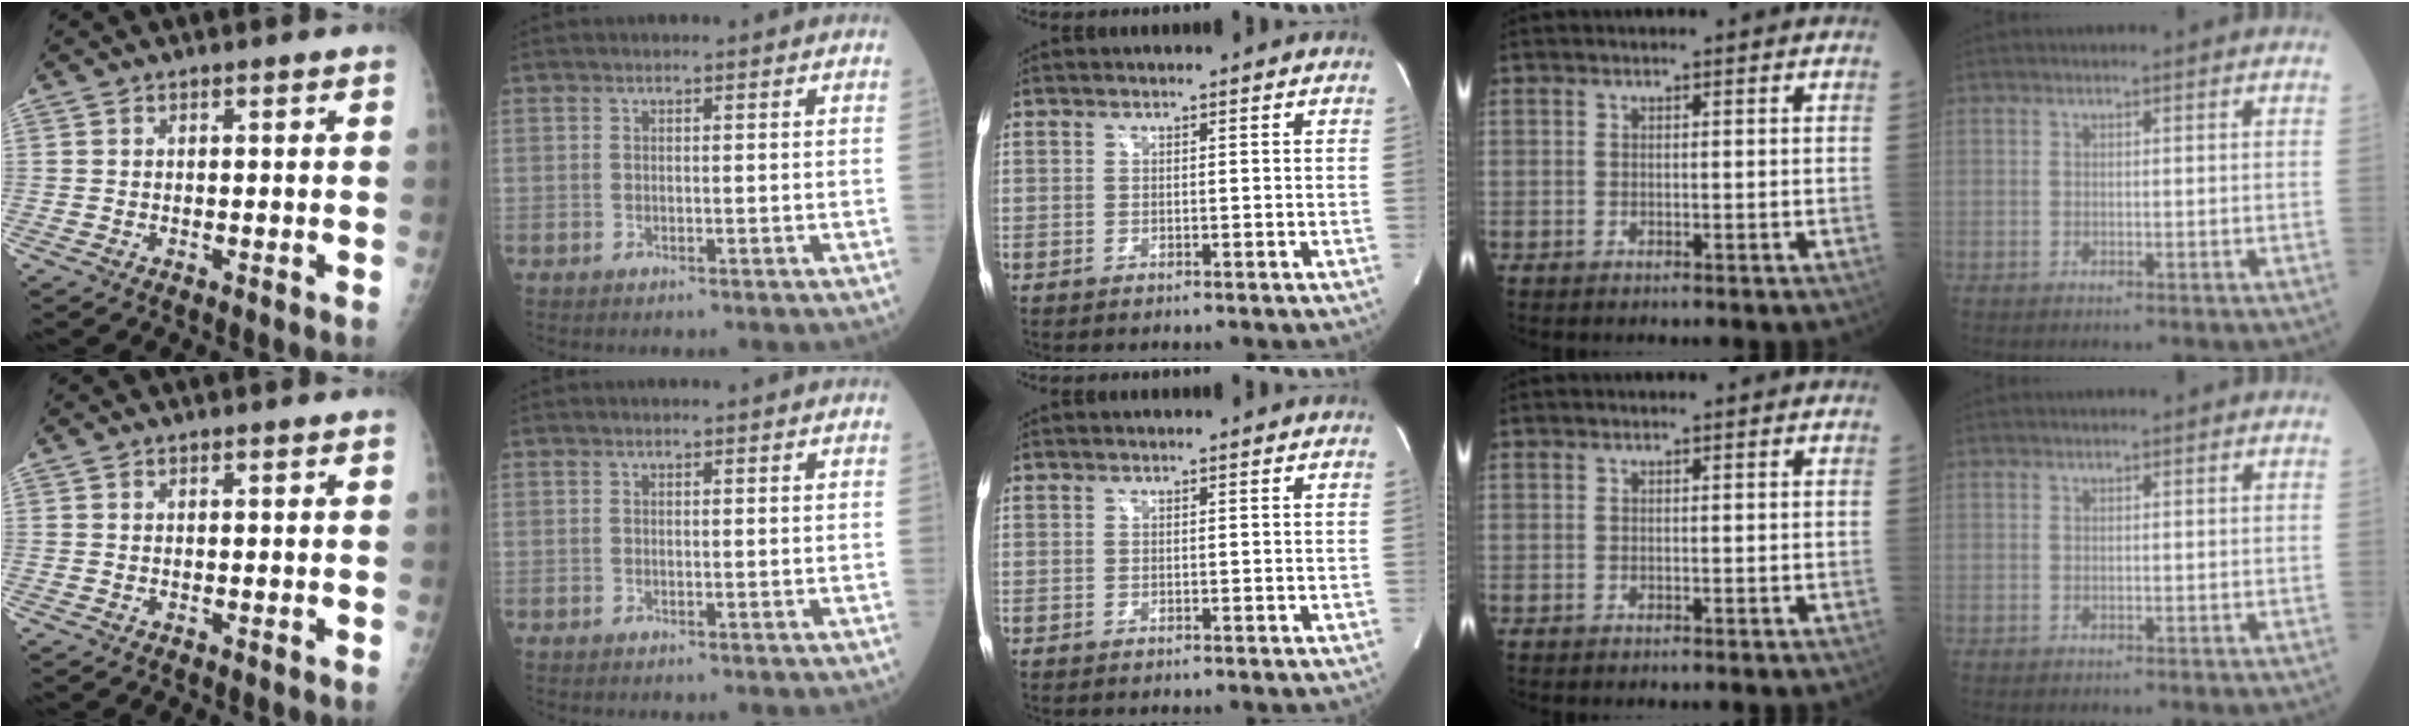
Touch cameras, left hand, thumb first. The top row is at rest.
{}